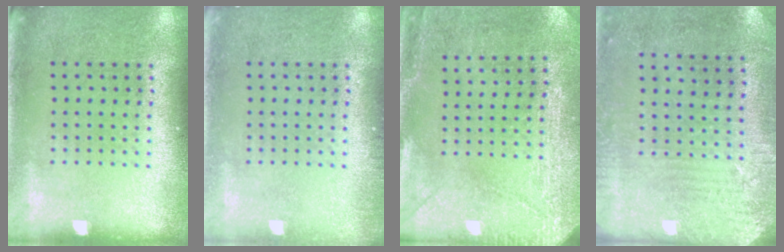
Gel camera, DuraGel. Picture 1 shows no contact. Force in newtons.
{"total": 0.8, "press": 0.8, "slide": 0.0}
{"total": 2.9, "press": 2.6, "slide": 1.3}
{"total": 2.9, "press": 2.4, "slide": 1.6}